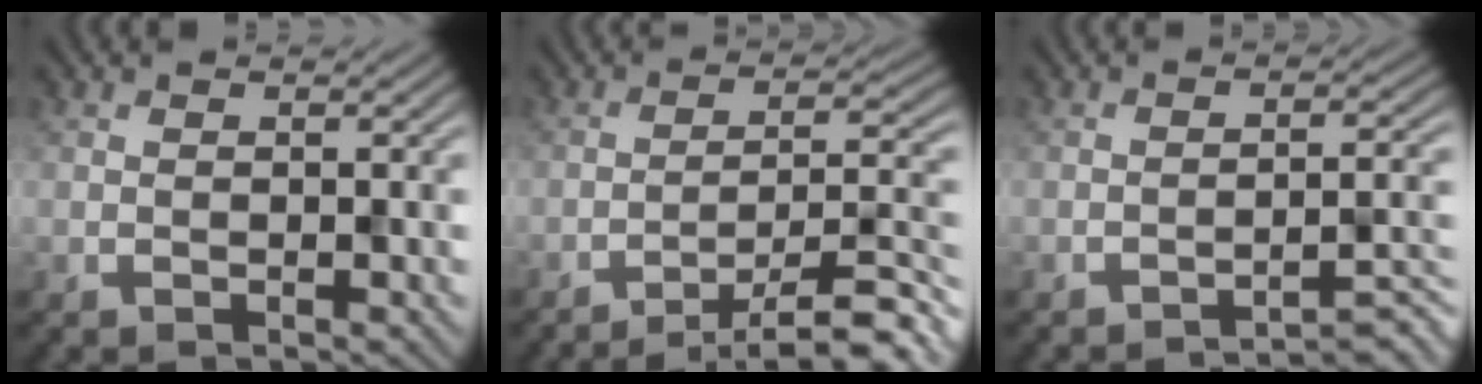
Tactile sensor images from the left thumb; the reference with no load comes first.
{"total": 11.2, "force": [-8.4, 1.6, 7.1], "torque": [-0.119, 0.015, -0.124]}
{"total": 4.2, "force": [-3.3, 0.3, 2.6], "torque": [-0.030, 0.015, -0.059]}